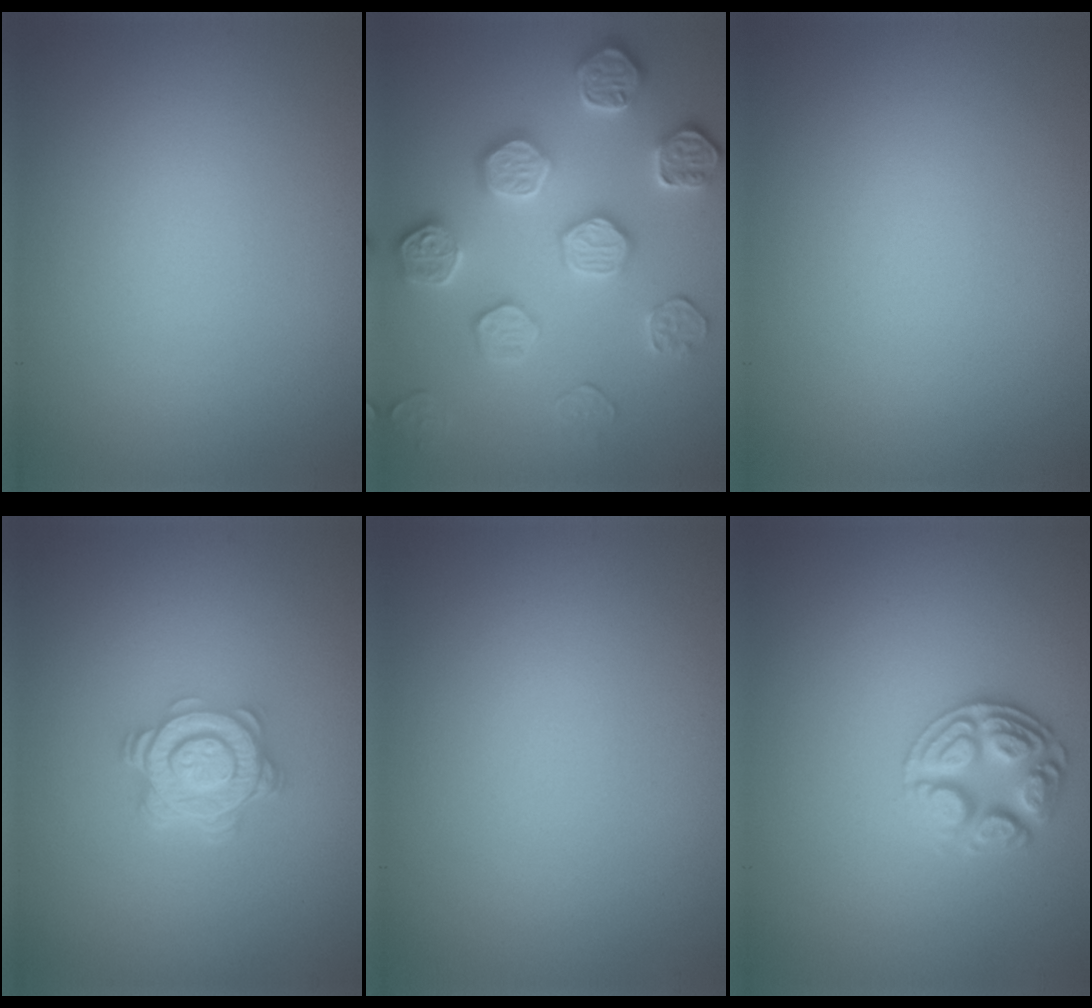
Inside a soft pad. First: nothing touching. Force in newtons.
{"total": 4.7, "press": 4.7, "slide": 0.6}
{"total": 0.0}
{"total": 4.7, "press": 3.5, "slide": 3.1}
{"total": 0.0}
{"total": 3.1, "press": 2.9, "slide": 0.9}